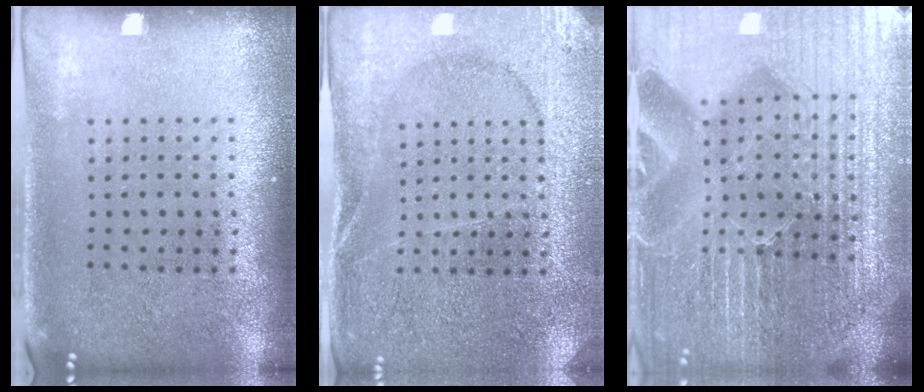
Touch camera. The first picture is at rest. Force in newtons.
{"total": 2.9, "press": 2.9, "slide": 0.3}
{"total": 6.6, "press": 5.9, "slide": 3.1}